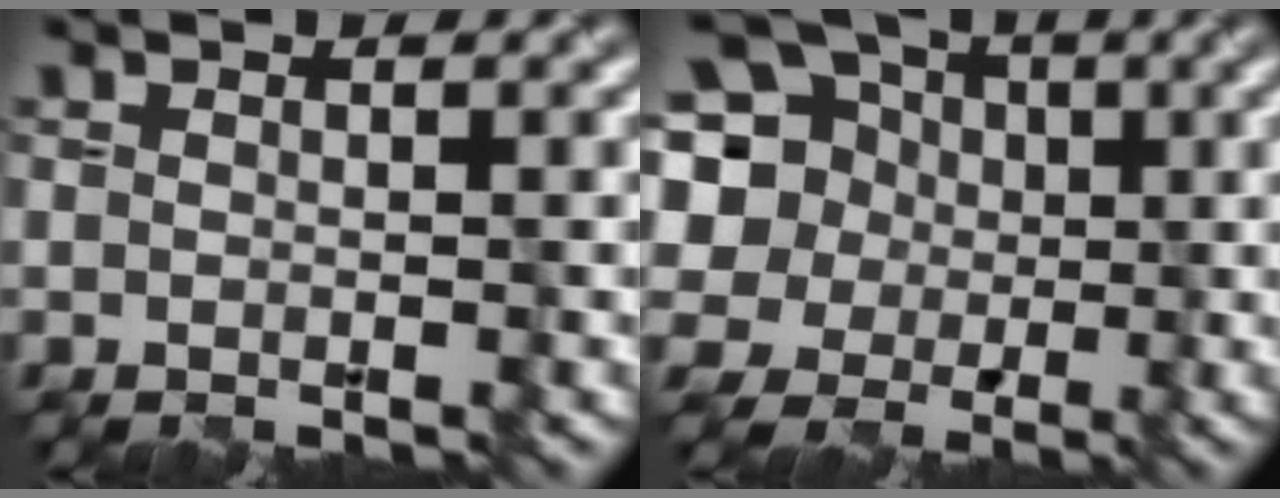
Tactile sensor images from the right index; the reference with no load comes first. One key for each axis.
{"total": 11.6, "fx": 3.2, "fy": 9.8, "fz": 5.2, "tx": -0.138, "ty": 0.025, "tz": 0.035}